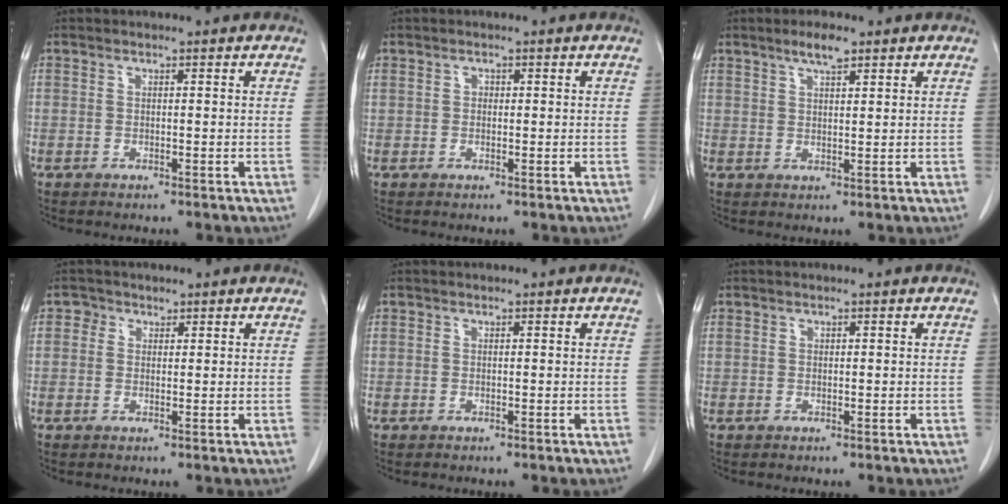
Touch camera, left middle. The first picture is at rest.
{"total": 0.7, "force": [0.1, 0.6, 0.2], "torque": [0.000, 0.008, 0.001]}
{"total": 3.6, "force": [2.5, 0.7, 2.4], "torque": [-0.046, 0.003, 0.045]}
{"total": 1.7, "force": [0.9, 1.4, 0.2], "torque": [0.006, 0.000, 0.008]}
{"total": 0.0}
{"total": 0.0}